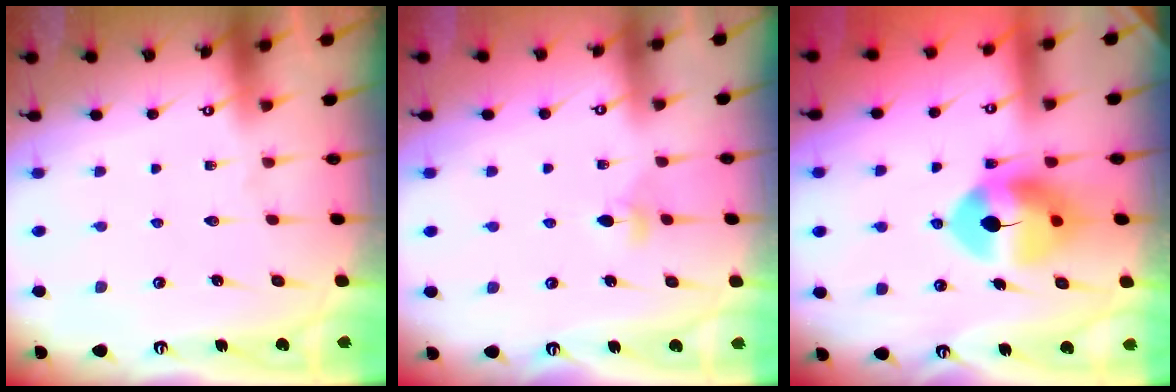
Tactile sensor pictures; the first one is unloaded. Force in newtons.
{"total": 3.1, "press": 3.0, "slide": 0.8}
{"total": 11.2, "press": 11.0, "slide": 1.5}